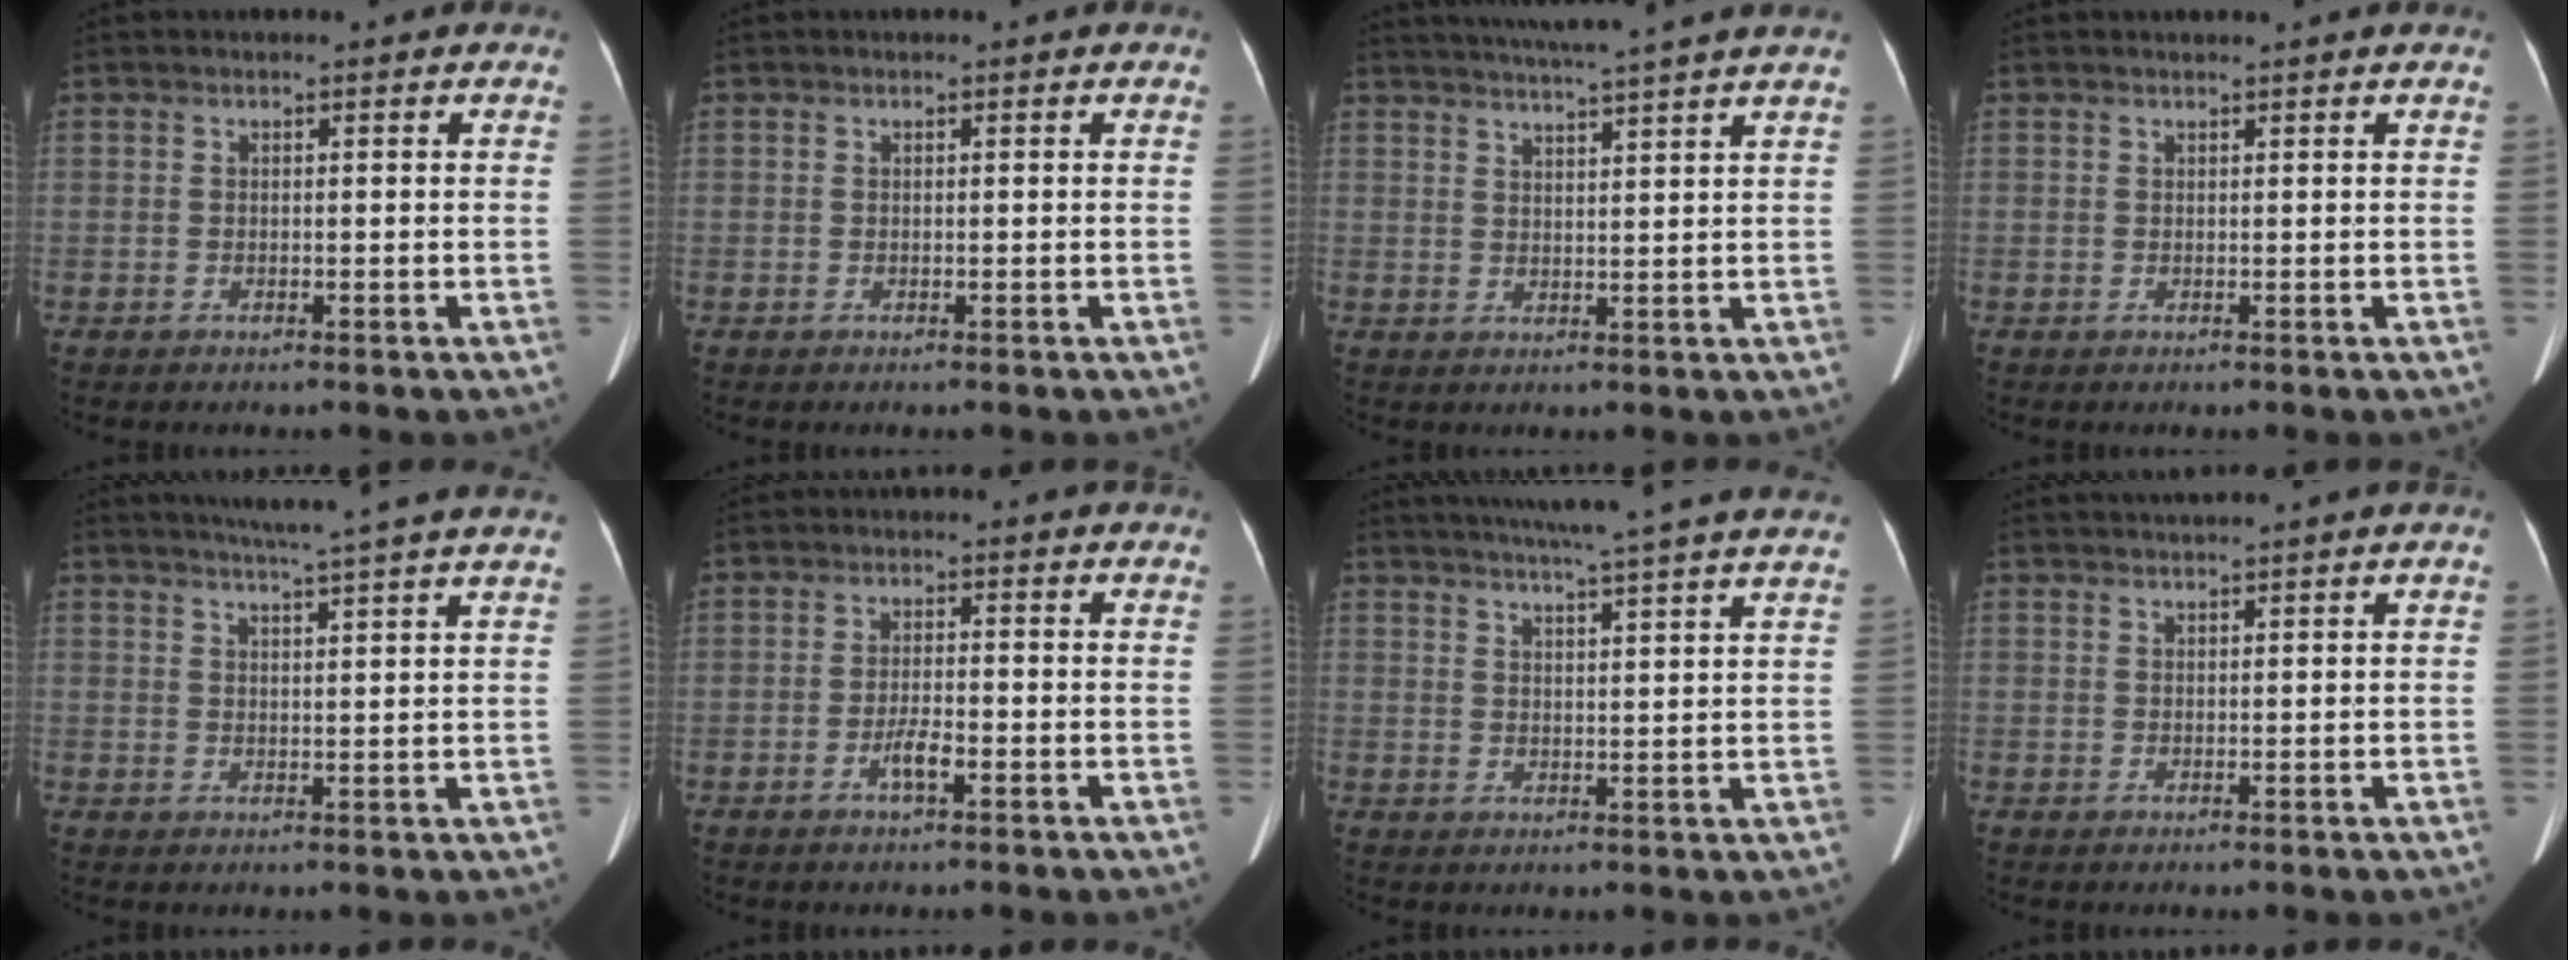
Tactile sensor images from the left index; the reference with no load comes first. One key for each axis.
{"total": 0.0}
{"total": 10.9, "fx": 9.5, "fy": -1.8, "fz": 5.0, "tx": -0.082, "ty": 0.004, "tz": 0.126}
{"total": 1.7, "fx": 1.5, "fy": -0.2, "fz": 0.6, "tx": -0.009, "ty": 0.011, "tz": 0.021}
{"total": 10.6, "fx": 9.2, "fy": -1.4, "fz": 5.2, "tx": -0.081, "ty": 0.007, "tz": 0.108}
{"total": 2.8, "fx": -1.4, "fy": 0.4, "fz": 2.3, "tx": -0.047, "ty": -0.002, "tz": -0.027}
{"total": 18.7, "fx": 16.5, "fy": -1.2, "fz": 8.8, "tx": -0.144, "ty": -0.009, "tz": 0.208}
{"total": 2.4, "fx": 2.0, "fy": -0.9, "fz": 0.9, "tx": -0.009, "ty": 0.013, "tz": 0.041}